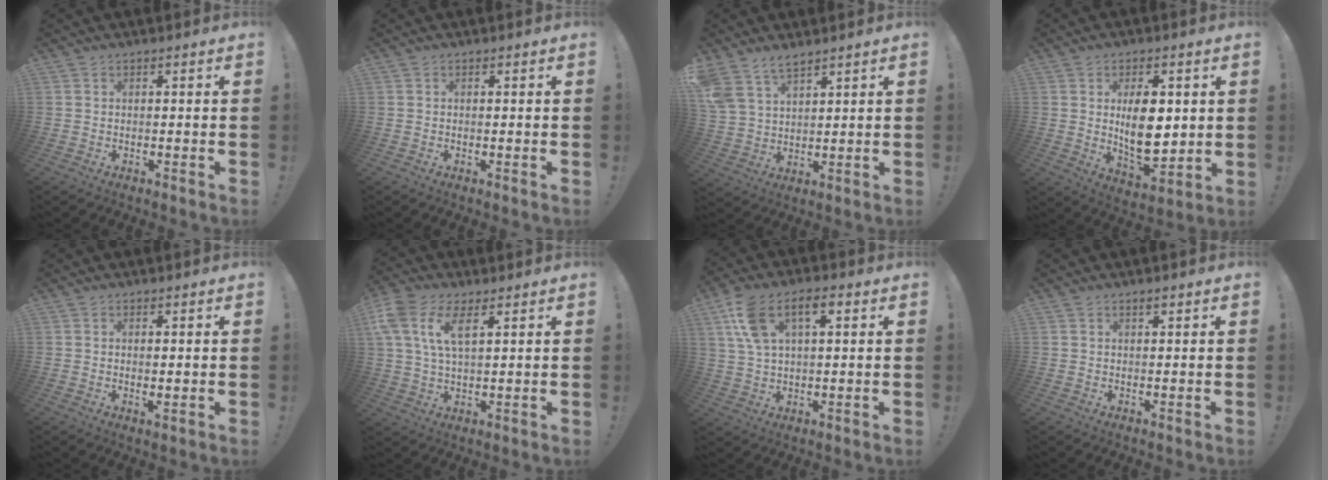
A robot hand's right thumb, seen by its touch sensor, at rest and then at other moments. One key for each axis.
{"total": 0.0}
{"total": 7.9, "fx": 6.4, "fy": 3.6, "fz": 3.0, "tx": -0.061, "ty": -0.032, "tz": 0.128}
{"total": 12.9, "fx": 2.0, "fy": 7.0, "fz": 10.6, "tx": -0.166, "ty": -0.019, "tz": 0.033}
{"total": 1.6, "fx": 0.4, "fy": 0.4, "fz": 1.5, "tx": -0.014, "ty": -0.008, "tz": 0.004}
{"total": 10.8, "fx": 4.8, "fy": 5.2, "fz": 8.1, "tx": -0.177, "ty": -0.007, "tz": 0.088}
{"total": 11.6, "fx": 4.7, "fy": 6.0, "fz": 8.7, "tx": -0.163, "ty": 0.003, "tz": 0.089}
{"total": 1.2, "fx": 0.8, "fy": 0.4, "fz": 0.7, "tx": -0.008, "ty": -0.002, "tz": 0.014}